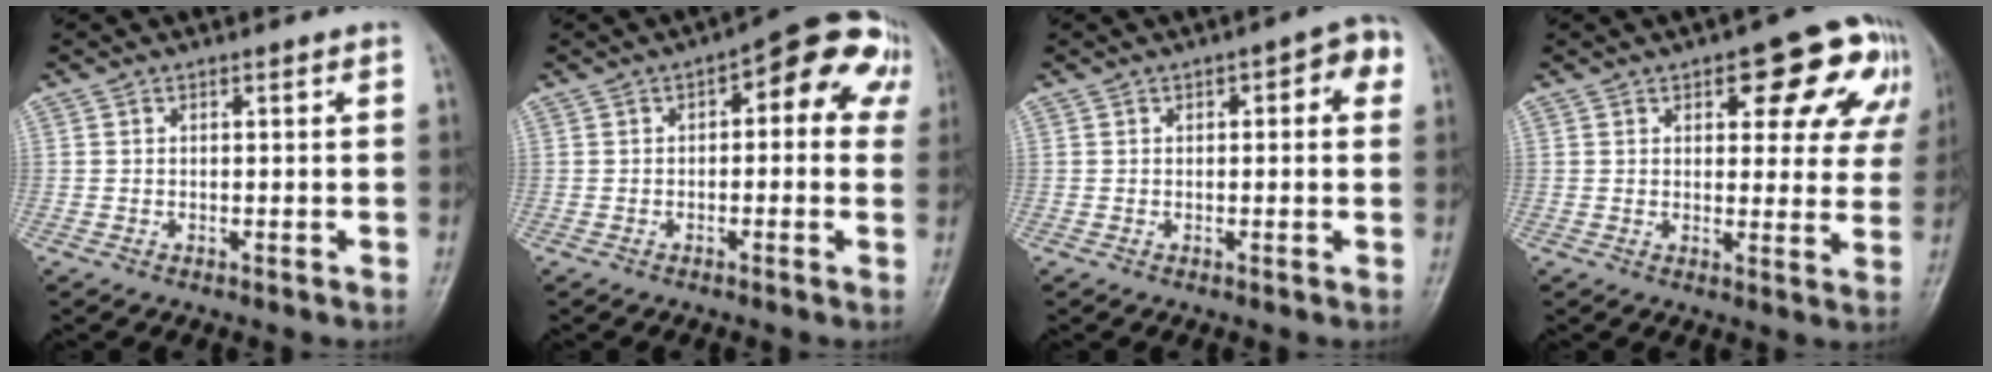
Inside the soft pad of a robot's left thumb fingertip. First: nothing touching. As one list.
[{"total": 11.7, "force": [3.3, 5.7, 9.6], "torque": [-0.071, 0.027, 0.027]}, {"total": 5.2, "force": [1.6, 2.4, 4.4], "torque": [-0.034, 0.012, 0.011]}, {"total": 13.9, "force": [6.3, 6.3, 10.7], "torque": [-0.075, -0.012, 0.069]}]